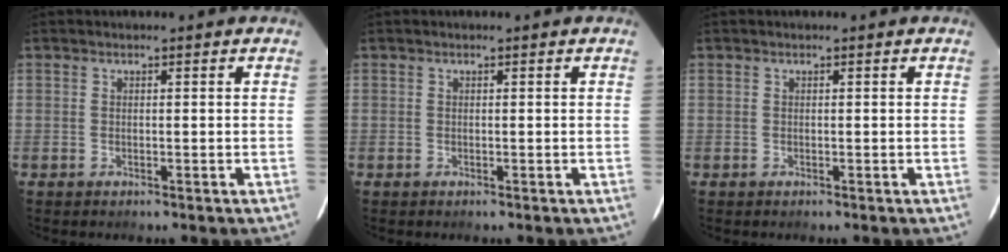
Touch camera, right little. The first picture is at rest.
{"total": 0.0}
{"total": 0.0}